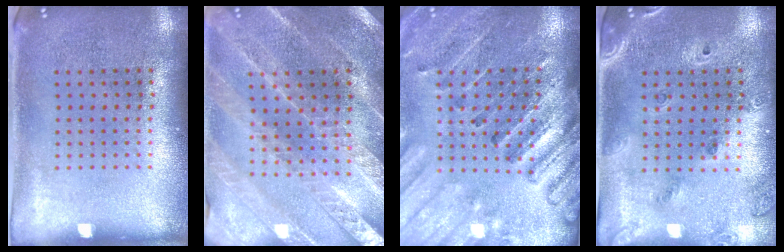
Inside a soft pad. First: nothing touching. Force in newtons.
{"total": 2.4, "press": 2.4, "slide": 0.3}
{"total": 2.6, "press": 2.6, "slide": 0.2}
{"total": 1.5, "press": 1.4, "slide": 0.7}